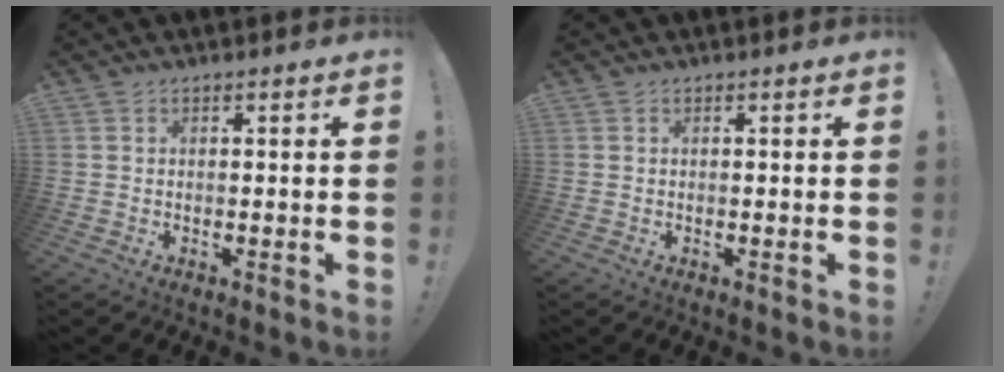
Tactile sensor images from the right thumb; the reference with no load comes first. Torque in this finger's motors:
{"motor_torque": [0.00, 0.00, 0.00, 0.00, 0.03]}